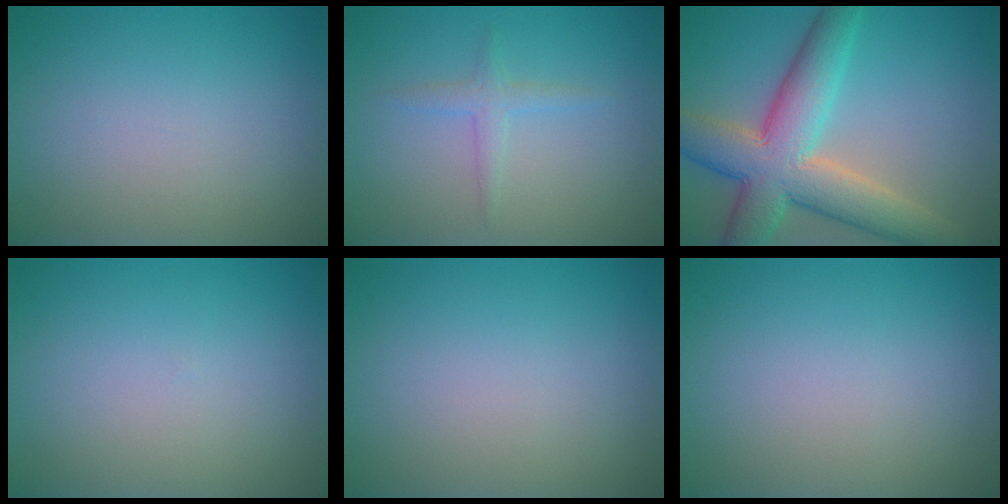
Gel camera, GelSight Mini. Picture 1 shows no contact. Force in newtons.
{"total": 1.5, "press": 1.5, "slide": 0.0}
{"total": 9.7, "press": 9.7, "slide": 0.4}
{"total": 0.0}
{"total": 0.0}
{"total": 0.0}